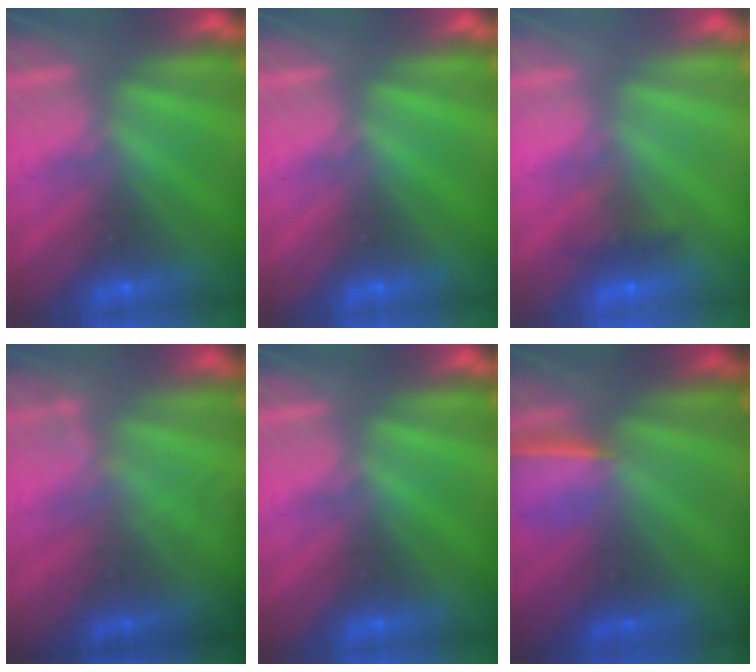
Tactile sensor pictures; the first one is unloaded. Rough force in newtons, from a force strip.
{"total": 0.0}
{"total": 2.4}
{"total": 1.8}
{"total": 0.0}
{"total": 1.6}